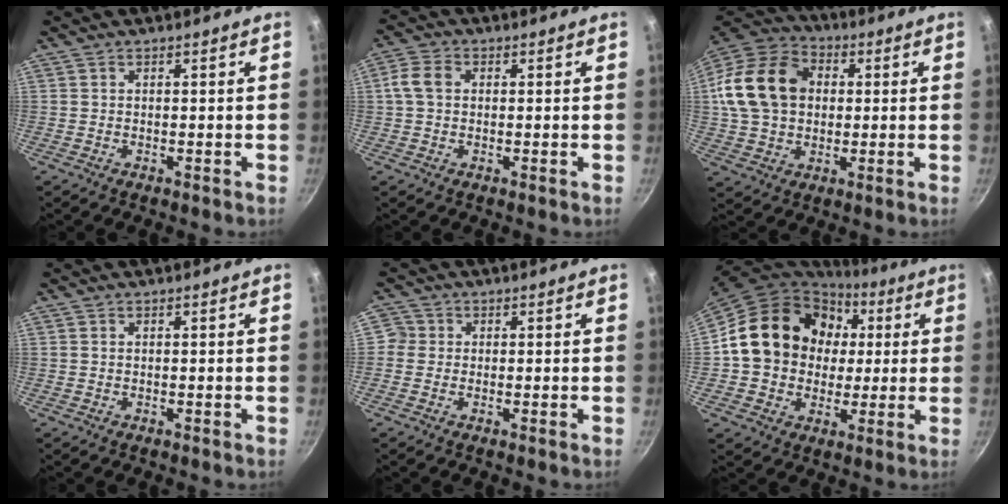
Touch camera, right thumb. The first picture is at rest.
{"total": 4.6, "force": [0.5, 3.4, 3.0], "torque": [-0.057, 0.012, 0.000]}
{"total": 18.2, "force": [2.2, 14.0, 11.4], "torque": [-0.194, 0.029, 0.030]}
{"total": 0.0}
{"total": 2.5, "force": [-0.2, 2.5, 0.3], "torque": [0.016, 0.004, -0.012]}
{"total": 19.4, "force": [3.2, 16.5, 9.8], "torque": [-0.137, 0.025, 0.051]}